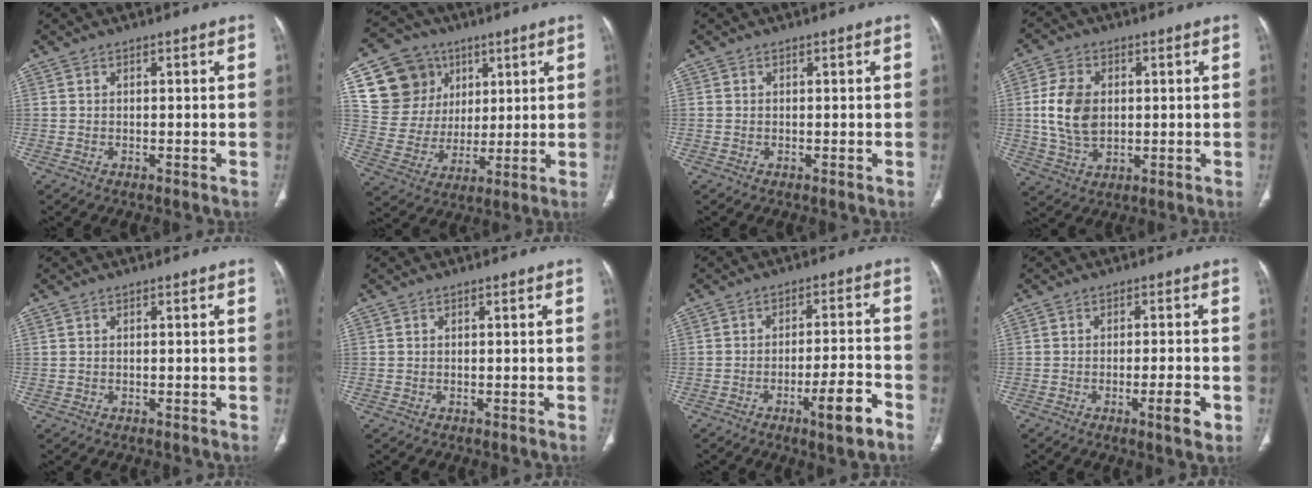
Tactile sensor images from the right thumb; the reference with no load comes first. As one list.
[{"total": 16.0, "force": [6.7, 13.5, 5.3], "torque": [-0.060, -0.005, 0.134]}, {"total": 0.0}, {"total": 10.0, "force": [0.7, 6.9, 7.1], "torque": [-0.129, 0.000, 0.018]}, {"total": 0.0}, {"total": 0.0}, {"total": 7.9, "force": [-4.4, 1.2, 6.4], "torque": [-0.097, 0.027, -0.065]}, {"total": 4.8, "force": [-1.9, 0.8, 4.4], "torque": [-0.064, 0.001, -0.027]}]